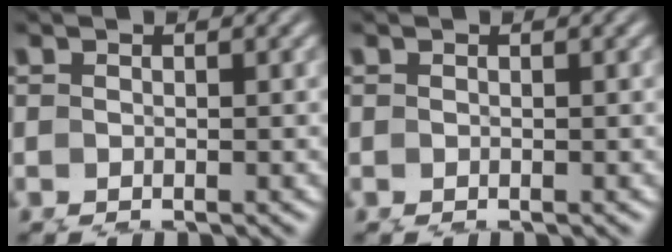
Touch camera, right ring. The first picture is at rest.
{"total": 0.0}